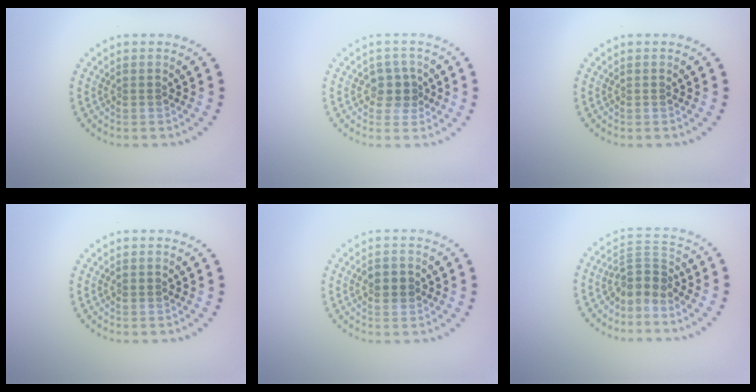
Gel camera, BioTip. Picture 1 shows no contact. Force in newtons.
{"total": 2.5, "press": 2.2, "slide": 1.3}
{"total": 0.0}
{"total": 0.7, "press": 0.7, "slide": 0.1}
{"total": 2.1, "press": 2.1, "slide": 0.5}
{"total": 2.8, "press": 2.0, "slide": 1.9}